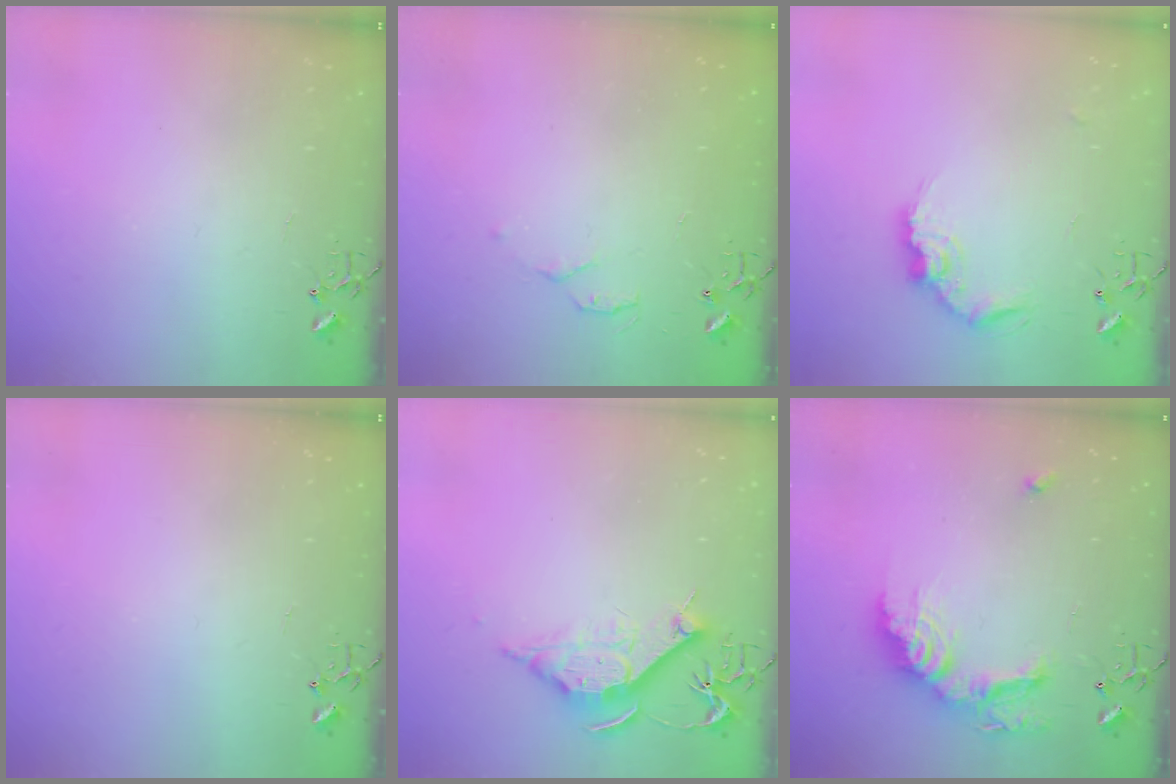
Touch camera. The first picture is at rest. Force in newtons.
{"total": 4.7, "press": 4.7, "slide": 0.6}
{"total": 11.4, "press": 11.4, "slide": 0.3}
{"total": 0.0}
{"total": 11.5, "press": 11.5, "slide": 0.1}
{"total": 17.3, "press": 17.3, "slide": 1.1}